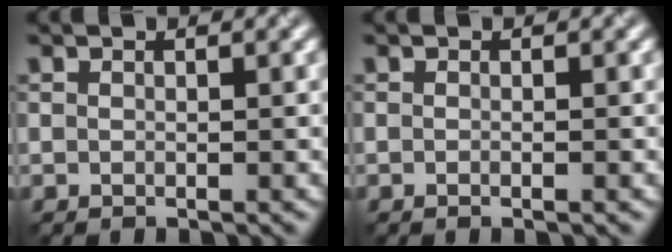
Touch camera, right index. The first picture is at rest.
{"total": 0.8, "force": [-0.2, 0.2, 0.7], "torque": [-0.007, -0.006, -0.006]}